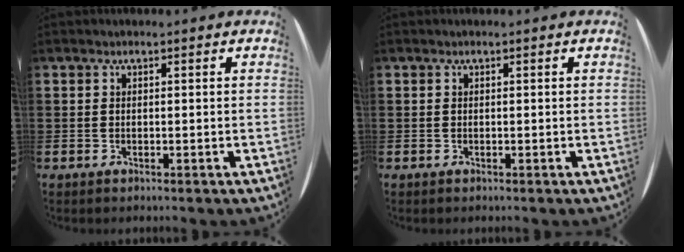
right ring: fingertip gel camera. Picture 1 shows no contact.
{"total": 0.0}